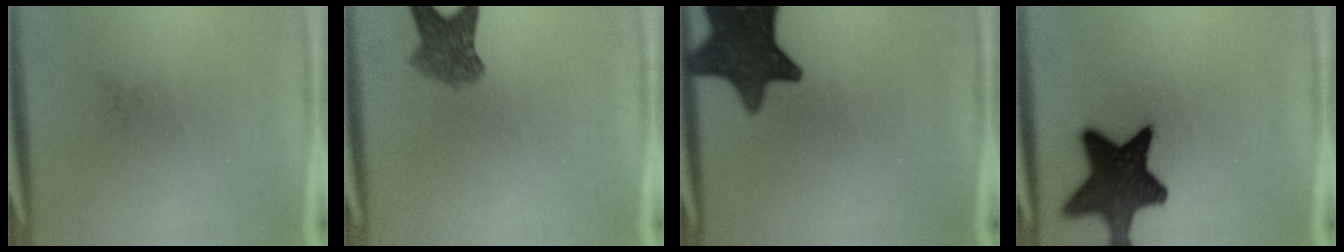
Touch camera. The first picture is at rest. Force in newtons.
{"total": 5.2}
{"total": 14.1}
{"total": 15.2}